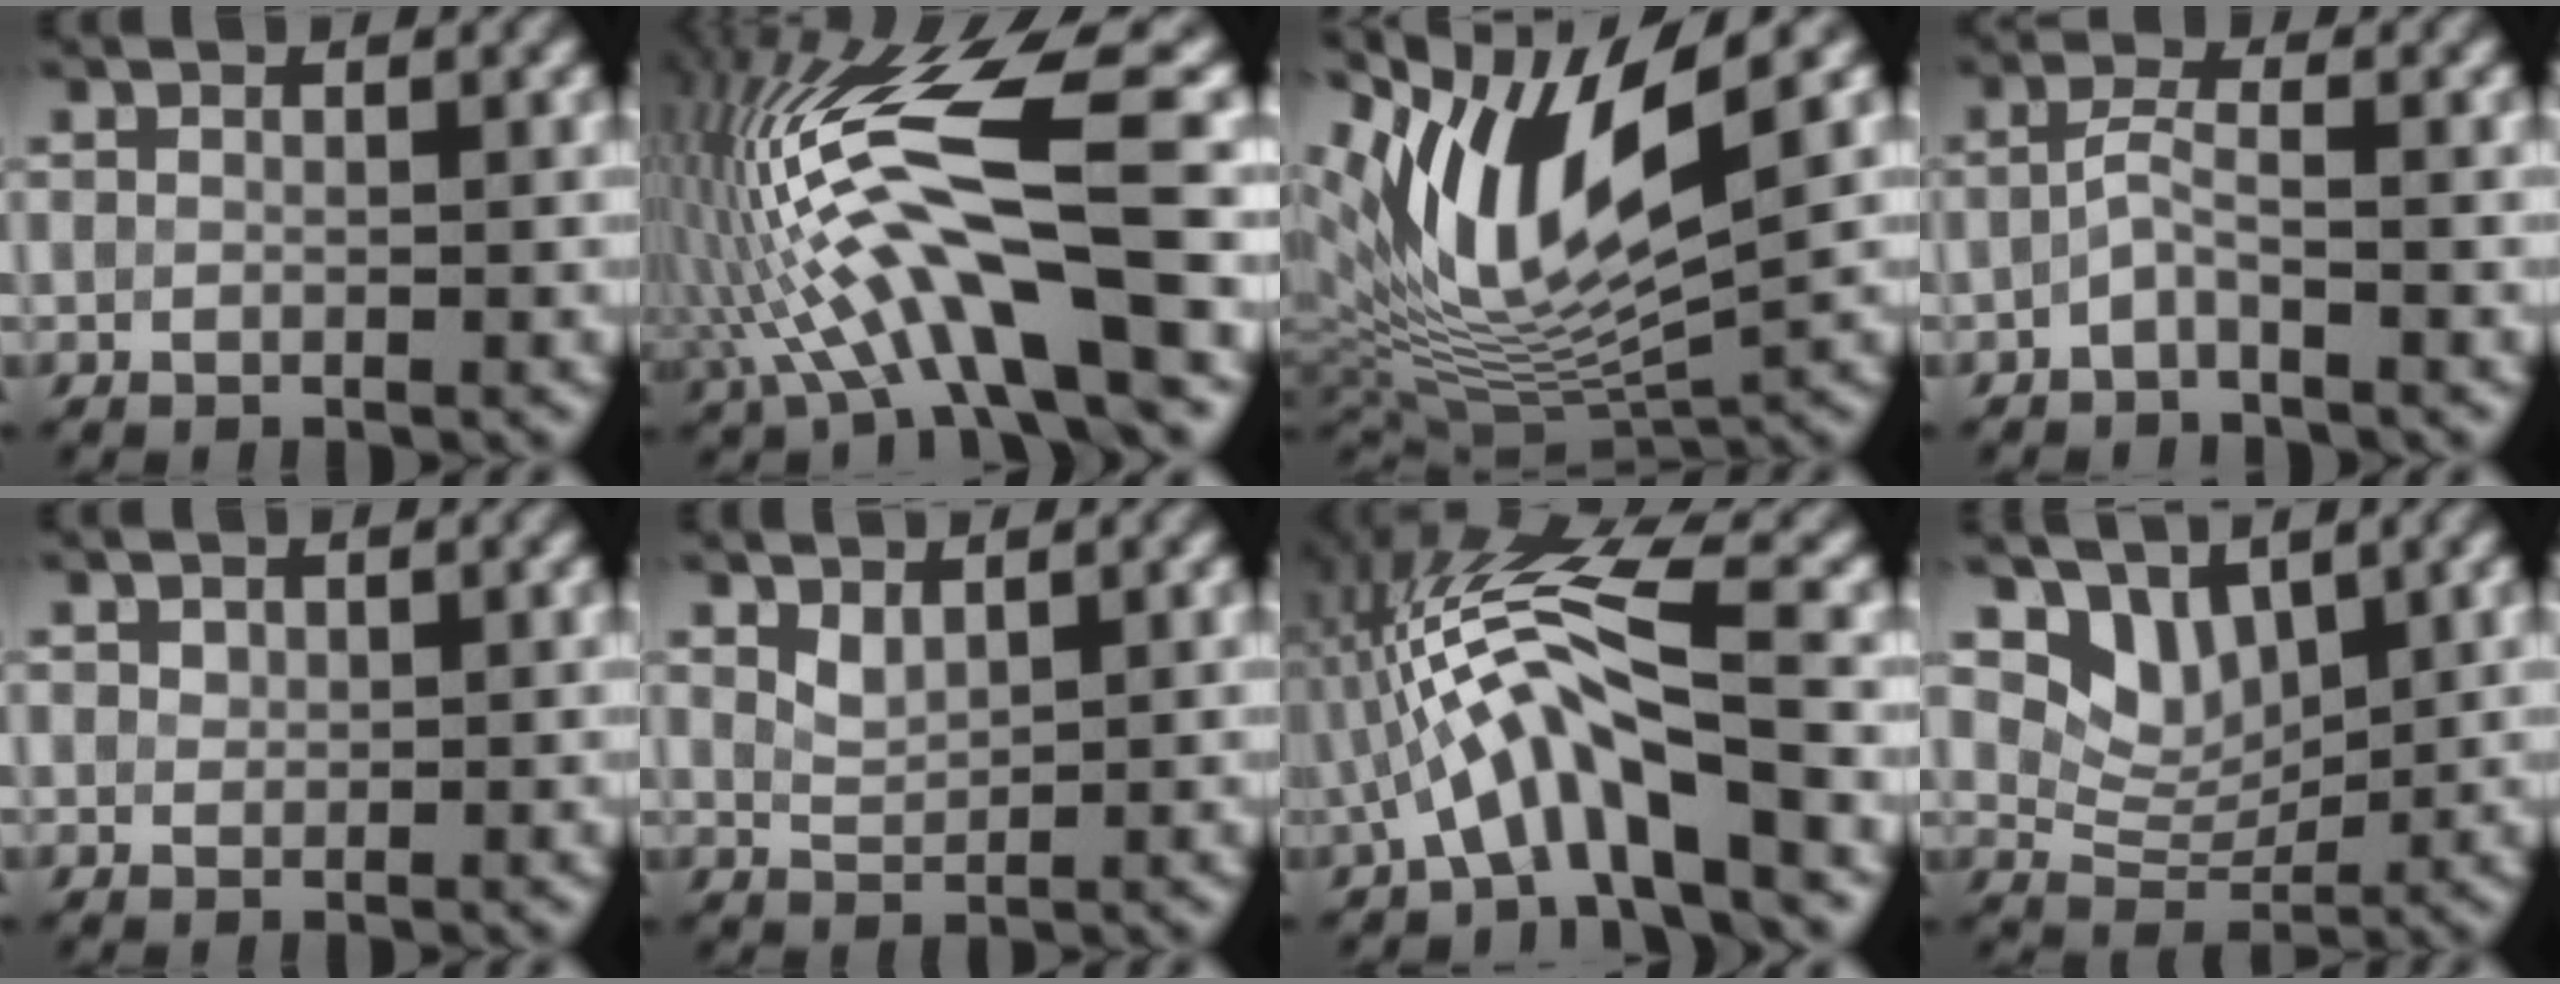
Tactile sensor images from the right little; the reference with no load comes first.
{"total": 11.2, "force": [-1.6, 2.3, 10.9], "torque": [-0.216, 0.020, -0.028]}
{"total": 11.8, "force": [4.9, 3.7, 10.1], "torque": [-0.196, 0.000, 0.096]}
{"total": 1.5, "force": [-0.8, 0.2, 1.3], "torque": [-0.034, 0.007, -0.021]}
{"total": 0.7, "force": [0.4, 0.5, 0.2], "torque": [-0.005, 0.002, 0.006]}
{"total": 1.5, "force": [1.1, 0.6, 0.8], "torque": [-0.021, 0.000, 0.029]}
{"total": 7.5, "force": [-1.2, 1.3, 7.3], "torque": [-0.134, 0.017, -0.025]}
{"total": 3.8, "force": [2.7, 2.2, 1.6], "torque": [-0.038, -0.010, 0.046]}